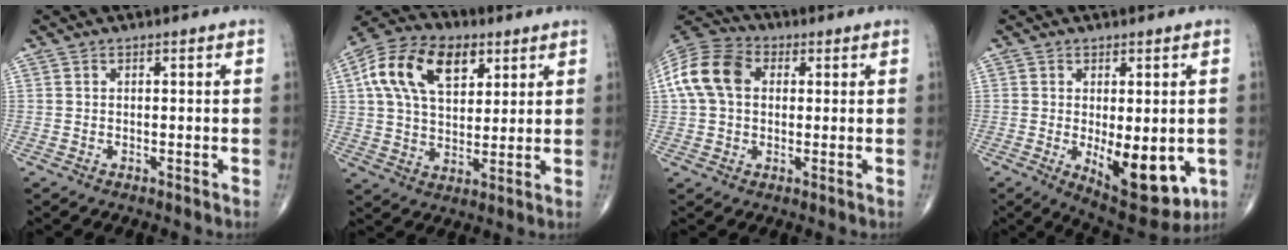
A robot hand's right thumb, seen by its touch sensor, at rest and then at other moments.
{"total": 16.9, "force": [6.5, 10.2, 11.8], "torque": [-0.198, 0.002, 0.112]}
{"total": 12.9, "force": [2.3, 9.3, 8.6], "torque": [-0.169, 0.029, 0.033]}
{"total": 13.1, "force": [-2.8, 5.8, 11.4], "torque": [-0.136, -0.024, -0.022]}